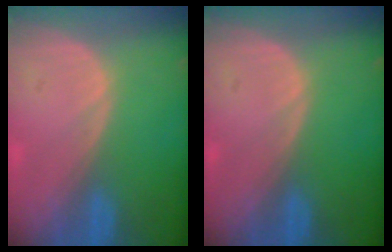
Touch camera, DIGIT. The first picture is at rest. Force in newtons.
{"total": 0.0}